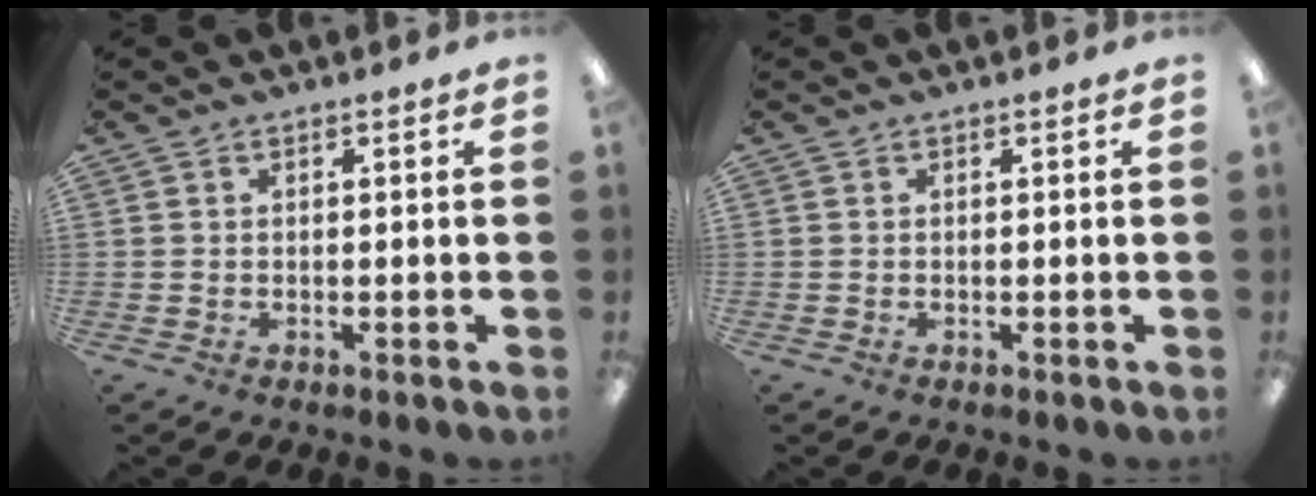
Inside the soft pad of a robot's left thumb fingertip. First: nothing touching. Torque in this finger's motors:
{"motor_torque": [0.00, 0.00, 0.18, -0.20, 0.00]}